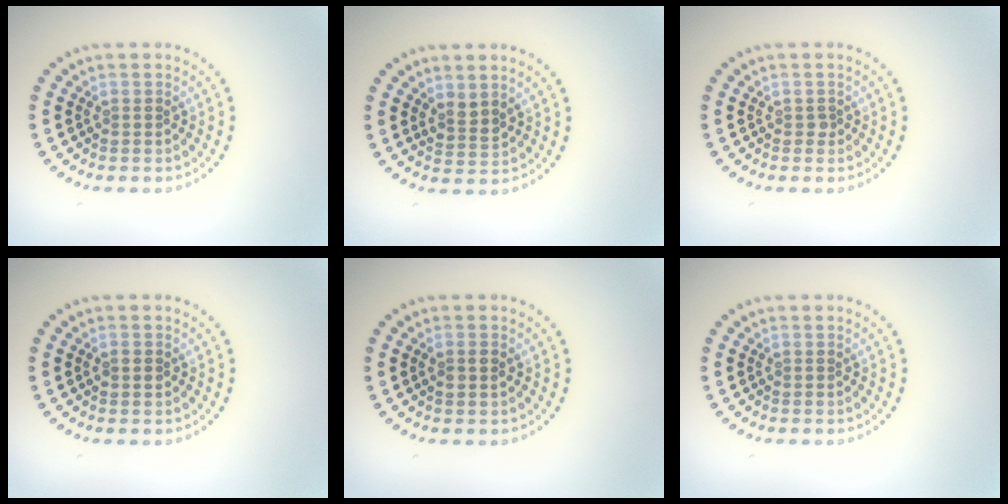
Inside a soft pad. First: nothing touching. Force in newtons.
{"total": 1.6, "press": 1.3, "slide": 1.0}
{"total": 0.5, "press": 0.3, "slide": 0.4}
{"total": 1.1, "press": 1.1, "slide": 0.1}
{"total": 1.1, "press": 1.0, "slide": 0.3}
{"total": 0.0}